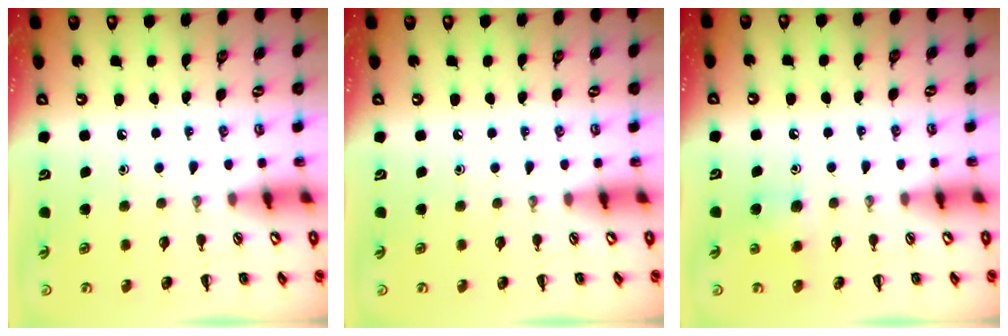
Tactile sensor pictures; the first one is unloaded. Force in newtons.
{"total": 0.0}
{"total": 7.9, "press": 7.7, "slide": 1.7}